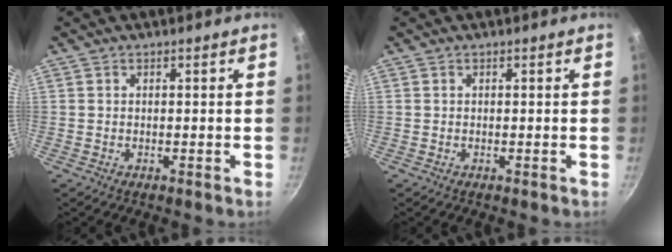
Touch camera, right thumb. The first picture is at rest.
{"total": 0.0}